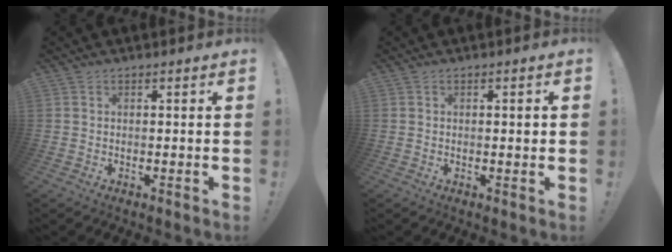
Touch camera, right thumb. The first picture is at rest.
{"total": 0.9, "force": [0.0, 0.1, 0.9], "torque": [-0.018, 0.002, -0.001]}